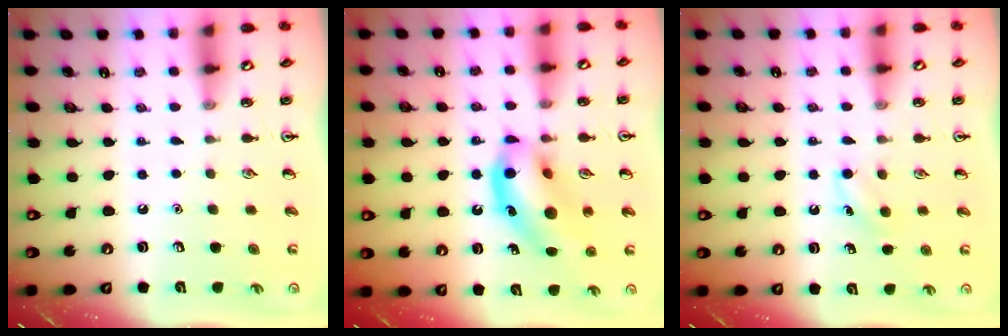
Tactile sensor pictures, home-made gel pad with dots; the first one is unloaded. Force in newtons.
{"total": 14.7, "press": 14.1, "slide": 4.2}
{"total": 4.3, "press": 4.0, "slide": 1.4}